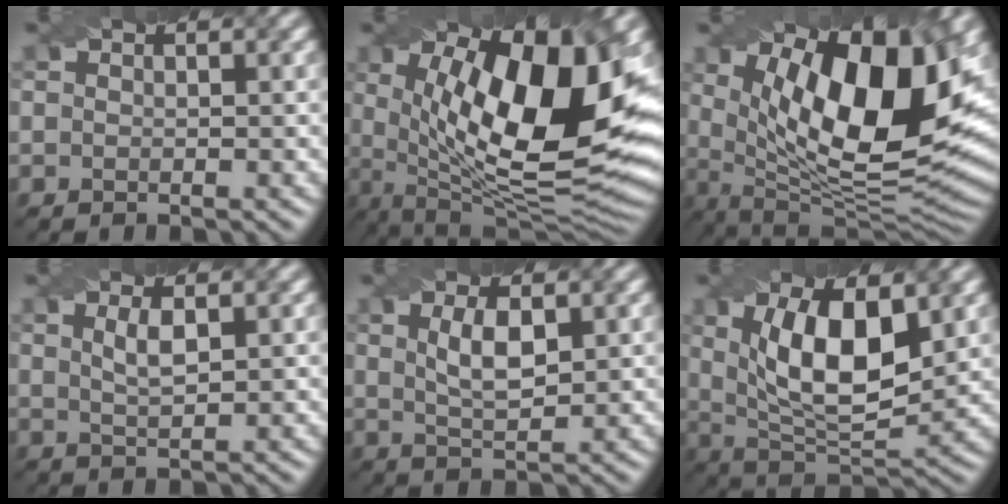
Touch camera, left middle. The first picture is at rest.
{"total": 16.1, "force": [2.9, 6.3, 14.5], "torque": [-0.210, -0.010, 0.043]}
{"total": 15.5, "force": [4.3, 6.2, 13.5], "torque": [-0.202, -0.009, 0.071]}
{"total": 1.9, "force": [0.5, 0.5, 1.7], "torque": [-0.033, 0.000, 0.013]}
{"total": 3.3, "force": [0.8, 1.2, 3.0], "torque": [-0.064, 0.001, 0.018]}
{"total": 10.0, "force": [2.1, 4.2, 8.8], "torque": [-0.150, -0.003, 0.034]}